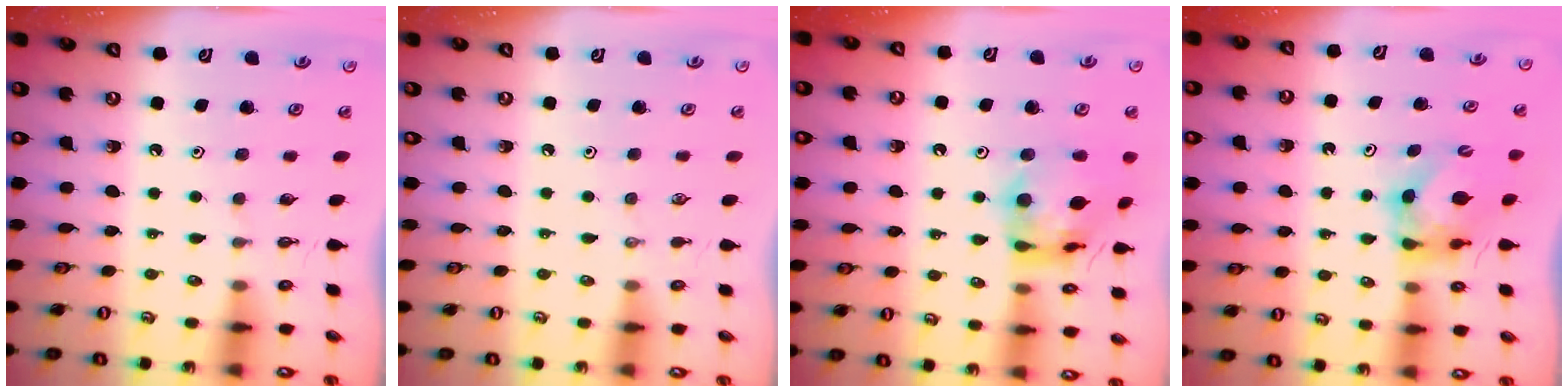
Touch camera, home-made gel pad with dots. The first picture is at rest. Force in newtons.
{"total": 0.0}
{"total": 12.3, "press": 12.2, "slide": 1.4}
{"total": 5.9, "press": 5.9, "slide": 0.6}